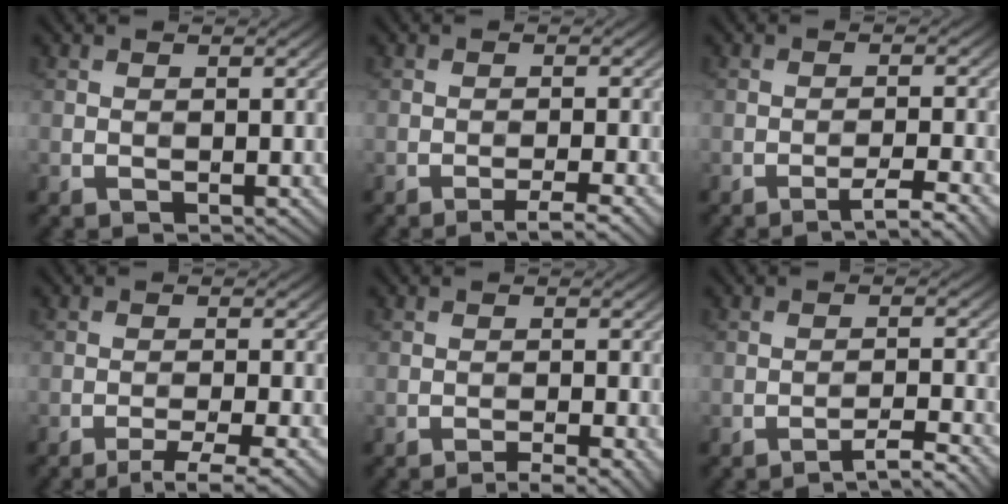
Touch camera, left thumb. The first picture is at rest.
{"total": 2.5, "force": [-1.7, 0.2, 1.8], "torque": [-0.025, 0.009, -0.033]}
{"total": 3.7, "force": [-2.4, 0.4, 2.8], "torque": [-0.046, 0.009, -0.040]}
{"total": 3.8, "force": [-2.4, 0.5, 2.9], "torque": [-0.047, 0.005, -0.043]}
{"total": 3.0, "force": [-2.1, 0.4, 2.1], "torque": [-0.030, 0.009, -0.037]}
{"total": 3.4, "force": [-2.8, 0.2, 2.0], "torque": [-0.028, 0.014, -0.048]}